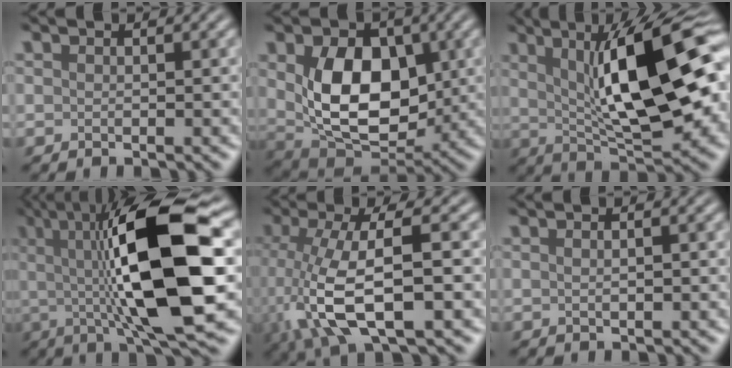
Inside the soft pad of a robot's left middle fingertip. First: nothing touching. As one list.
[{"total": 9.8, "force": [1.0, 6.3, 7.4], "torque": [-0.138, -0.012, 0.024]}, {"total": 13.9, "force": [2.4, 4.2, 13.0], "torque": [-0.183, 0.012, 0.033]}, {"total": 14.3, "force": [1.3, 4.0, 13.7], "torque": [-0.217, 0.006, 0.017]}, {"total": 9.9, "force": [-1.9, 3.5, 9.0], "torque": [-0.199, -0.003, -0.039]}, {"total": 2.7, "force": [1.1, 1.4, 2.1], "torque": [-0.022, 0.030, -0.008]}]